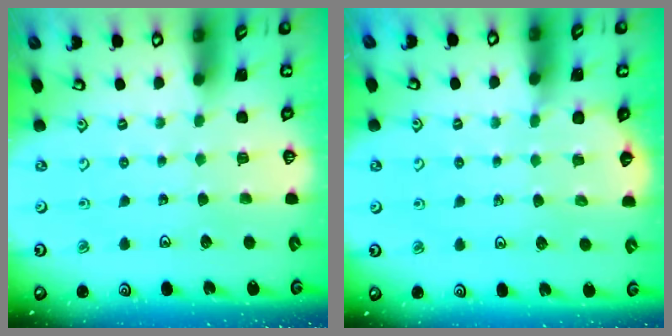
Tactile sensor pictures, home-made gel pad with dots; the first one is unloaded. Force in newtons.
{"total": 4.3, "press": 4.2, "slide": 0.7}